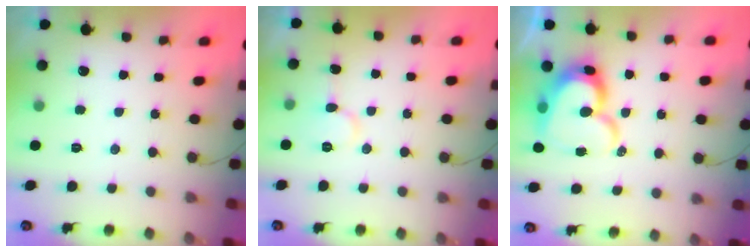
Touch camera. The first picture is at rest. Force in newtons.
{"total": 7.5, "press": 7.4, "slide": 0.9}
{"total": 16.2, "press": 16.2, "slide": 1.5}